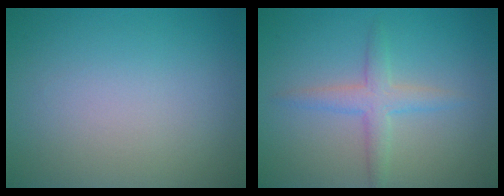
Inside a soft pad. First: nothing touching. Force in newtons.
{"total": 2.7, "press": 2.7, "slide": 0.0}